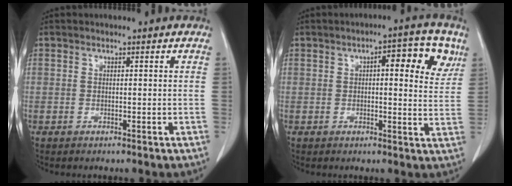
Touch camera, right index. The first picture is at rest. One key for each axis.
{"total": 9.9, "fx": 3.8, "fy": 3.2, "fz": 8.5, "tx": -0.109, "ty": 0.017, "tz": 0.046}